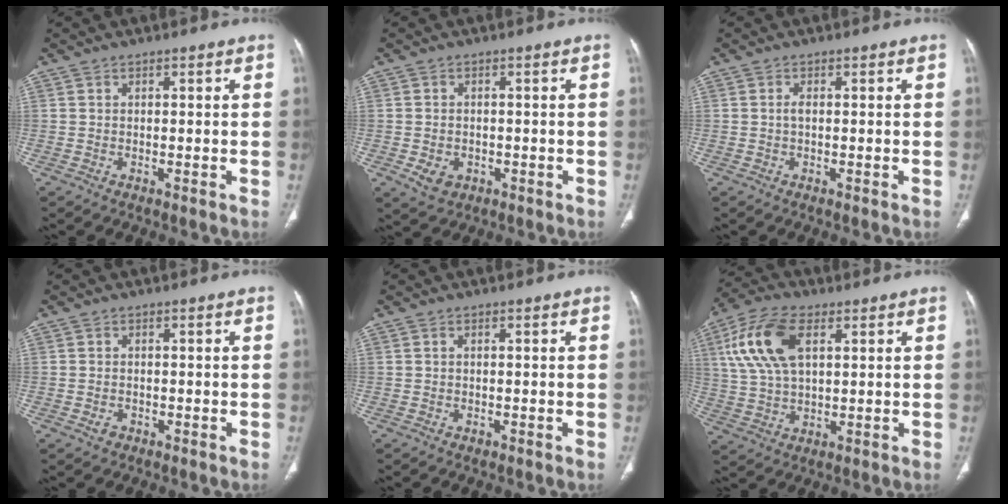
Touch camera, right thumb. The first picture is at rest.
{"total": 4.2, "force": [-1.3, 3.2, 2.2], "torque": [-0.033, 0.004, -0.010]}
{"total": 0.0}
{"total": 1.6, "force": [-0.6, 1.2, 0.7], "torque": [-0.013, 0.007, -0.007]}
{"total": 0.6, "force": [-0.1, 0.4, 0.4], "torque": [-0.008, 0.000, -0.002]}
{"total": 13.5, "force": [4.5, 7.1, 10.6], "torque": [-0.223, 0.006, 0.088]}